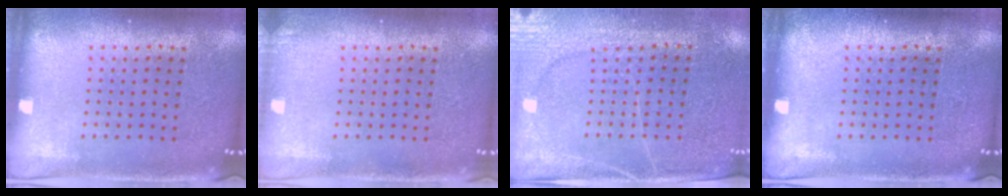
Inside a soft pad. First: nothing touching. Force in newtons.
{"total": 0.7, "press": 0.7, "slide": 0.1}
{"total": 3.0, "press": 2.8, "slide": 1.2}
{"total": 0.0}